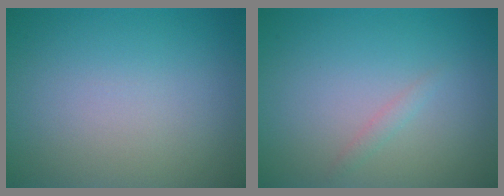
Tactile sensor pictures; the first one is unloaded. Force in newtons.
{"total": 0.7, "press": 0.7, "slide": 0.0}